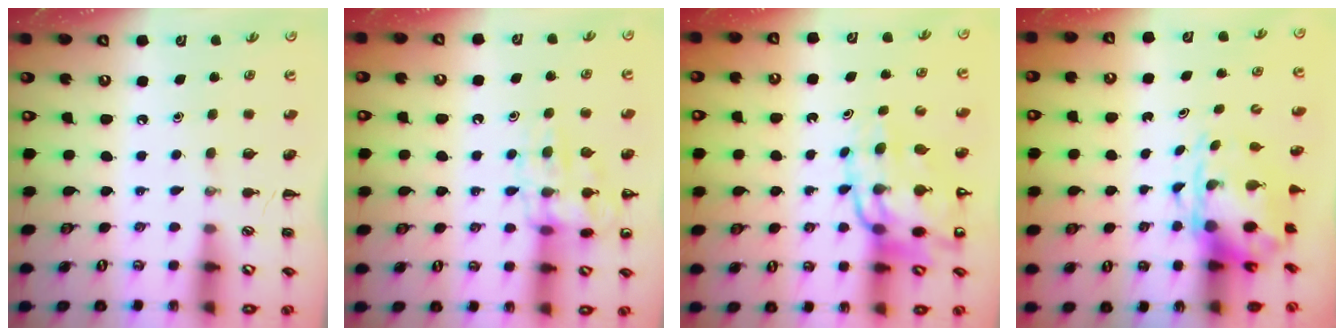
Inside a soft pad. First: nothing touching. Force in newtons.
{"total": 12.4, "press": 12.4, "slide": 0.8}
{"total": 14.1, "press": 13.6, "slide": 3.7}
{"total": 4.4, "press": 4.2, "slide": 1.1}